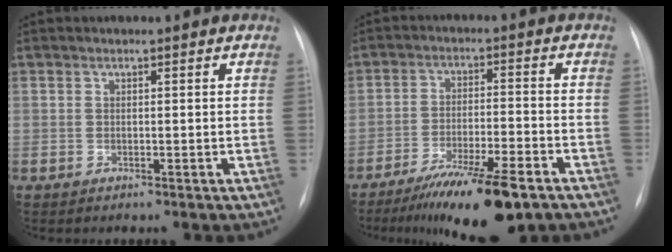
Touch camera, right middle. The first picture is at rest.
{"total": 12.9, "force": [-9.0, 1.7, 9.0], "torque": [-0.149, -0.029, -0.147]}